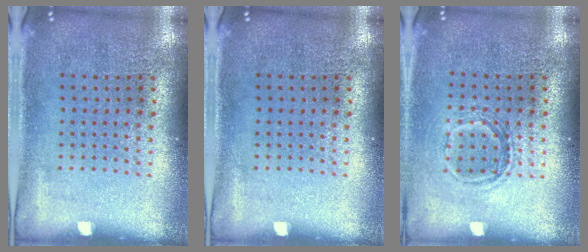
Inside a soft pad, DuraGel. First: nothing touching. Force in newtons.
{"total": 0.0}
{"total": 1.1, "press": 1.0, "slide": 0.5}